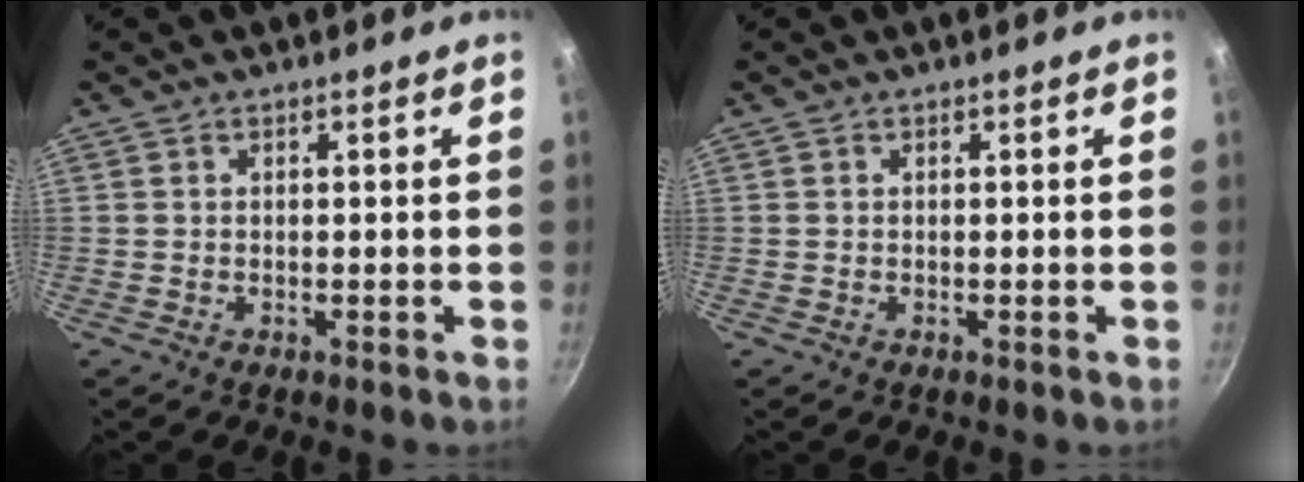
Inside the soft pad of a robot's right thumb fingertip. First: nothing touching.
{"total": 0.0}